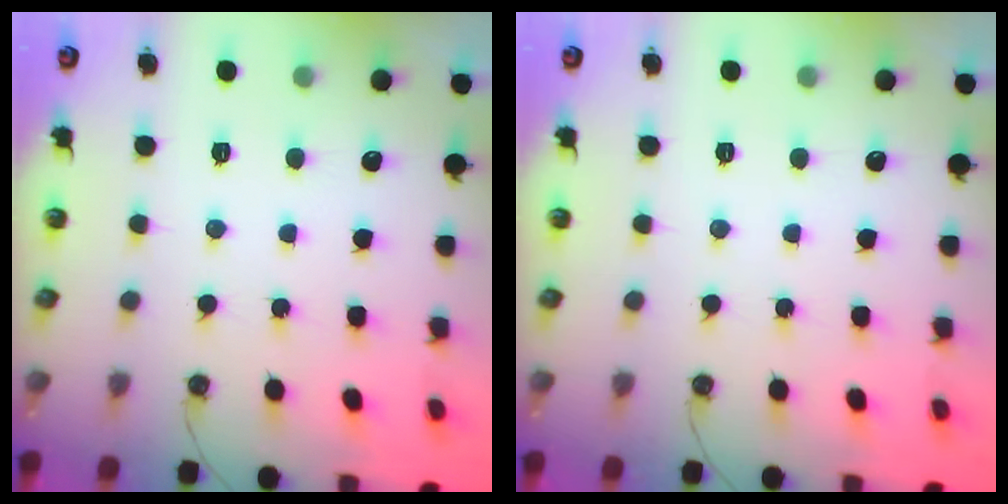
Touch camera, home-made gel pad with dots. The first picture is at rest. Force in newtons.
{"total": 0.0}